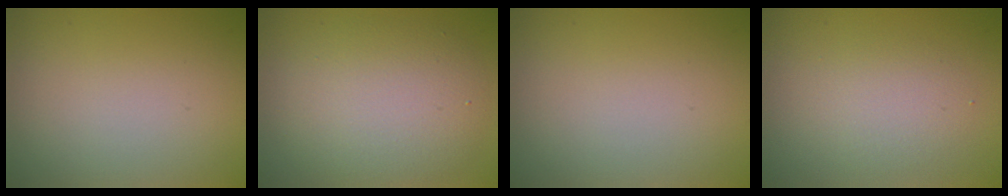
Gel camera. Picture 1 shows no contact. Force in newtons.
{"total": 5.6, "press": 5.6, "slide": 0.2}
{"total": 0.0}
{"total": 2.4, "press": 2.4, "slide": 0.3}